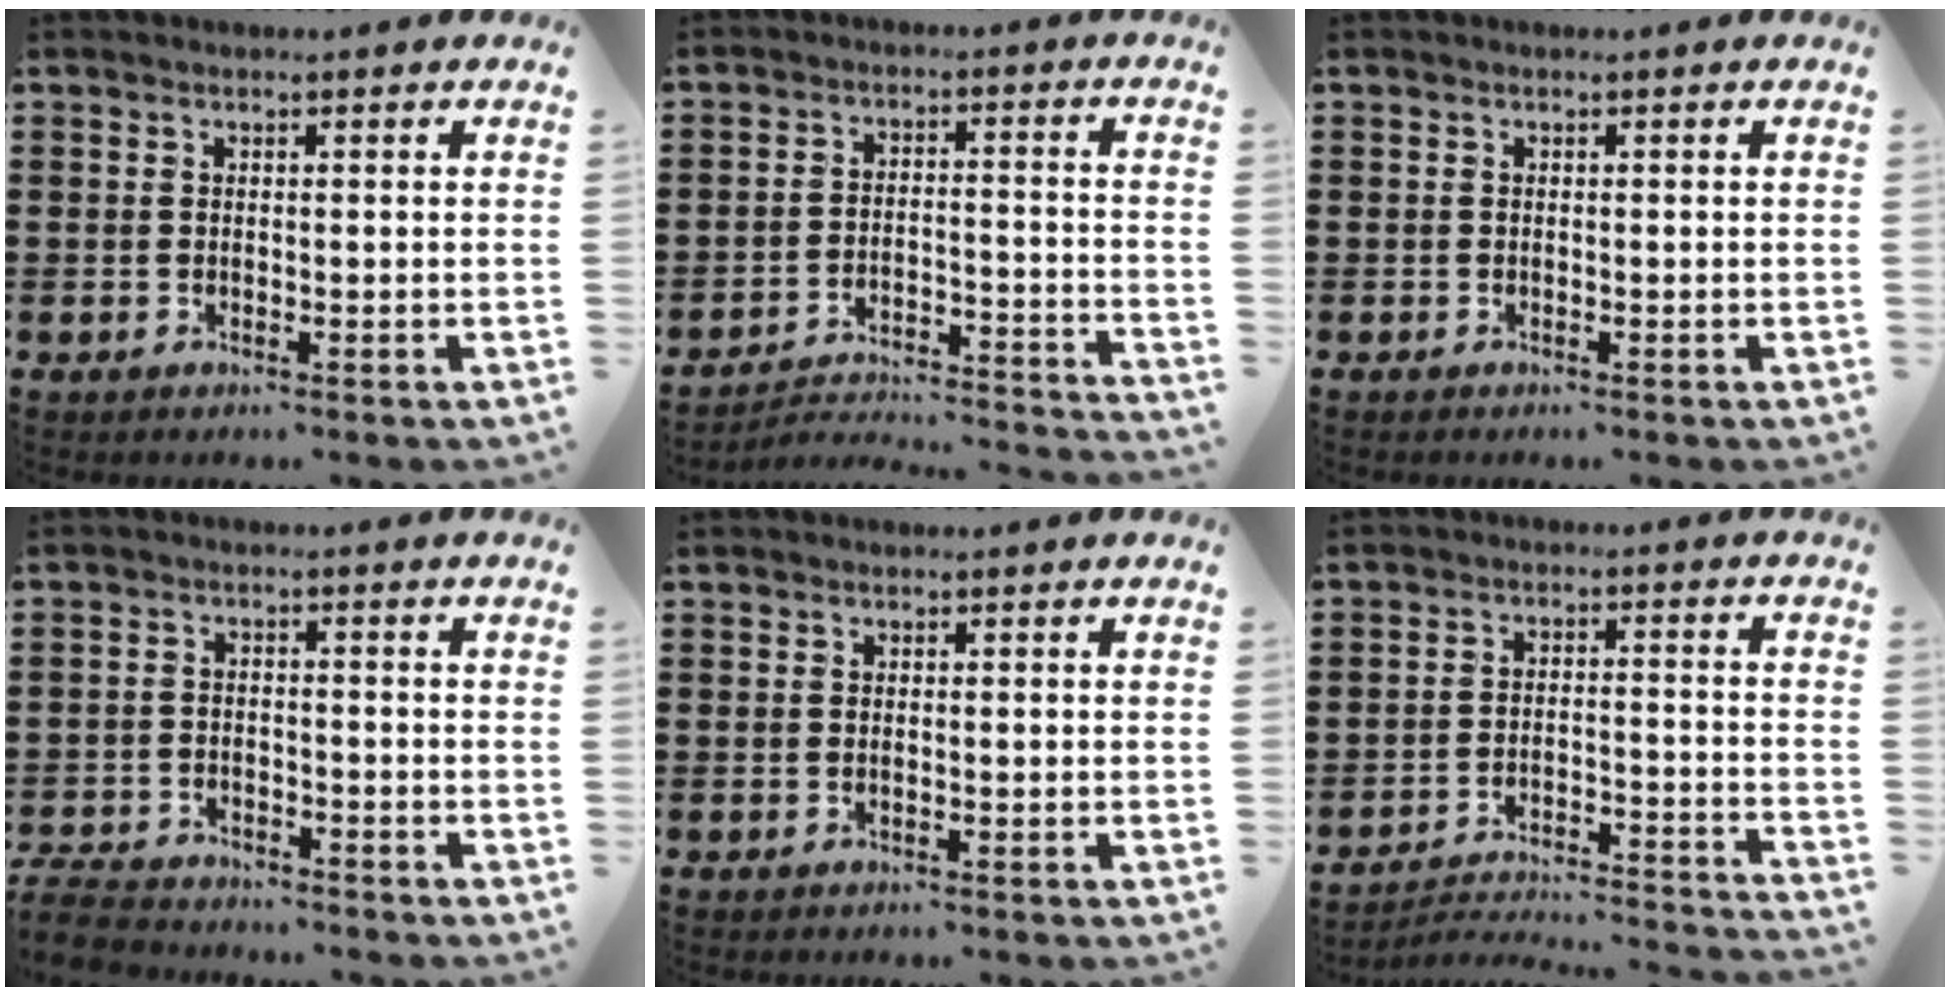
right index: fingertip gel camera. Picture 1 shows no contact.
{"total": 3.2, "force": [-3.0, 0.3, 1.0], "torque": [-0.026, -0.007, -0.068]}
{"total": 0.0}
{"total": 4.0, "force": [-3.9, 0.7, 0.5], "torque": [-0.024, -0.002, -0.086]}
{"total": 0.0}
{"total": 3.4, "force": [-3.3, 0.2, 0.9], "torque": [-0.025, -0.005, -0.073]}